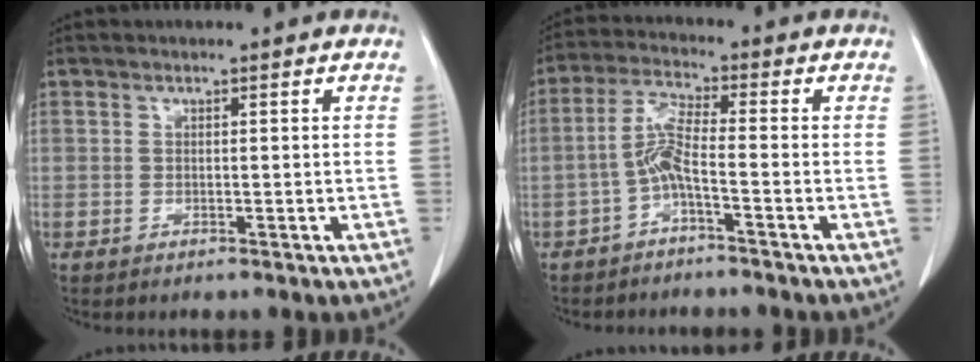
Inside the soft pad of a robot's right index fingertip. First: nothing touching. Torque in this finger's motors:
{"motor_torque": [0.75, -0.41, 0.30, 0.12]}